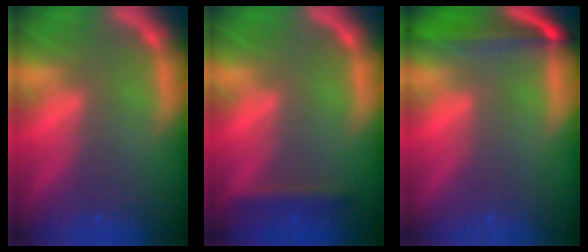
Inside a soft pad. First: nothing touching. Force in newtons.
{"total": 1.9}
{"total": 5.5}